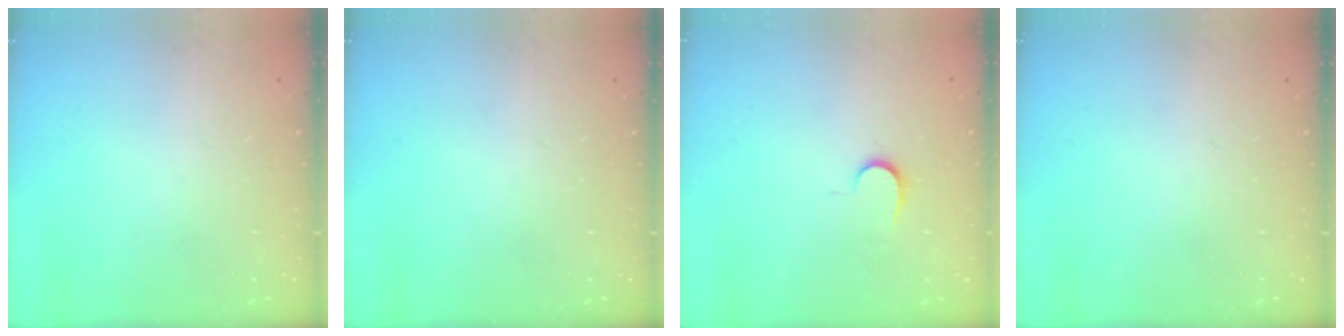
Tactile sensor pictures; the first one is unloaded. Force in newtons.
{"total": 0.0}
{"total": 5.4, "press": 5.4, "slide": 0.6}
{"total": 0.0}